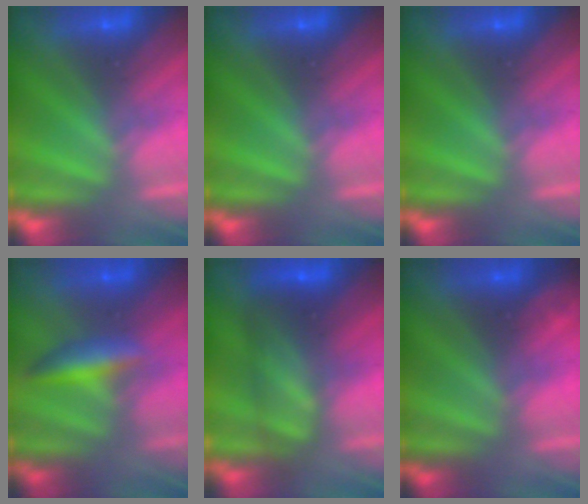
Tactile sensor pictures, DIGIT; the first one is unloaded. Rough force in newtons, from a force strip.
{"total": 0.0}
{"total": 0.0}
{"total": 2.4}
{"total": 8.5}
{"total": 1.8}